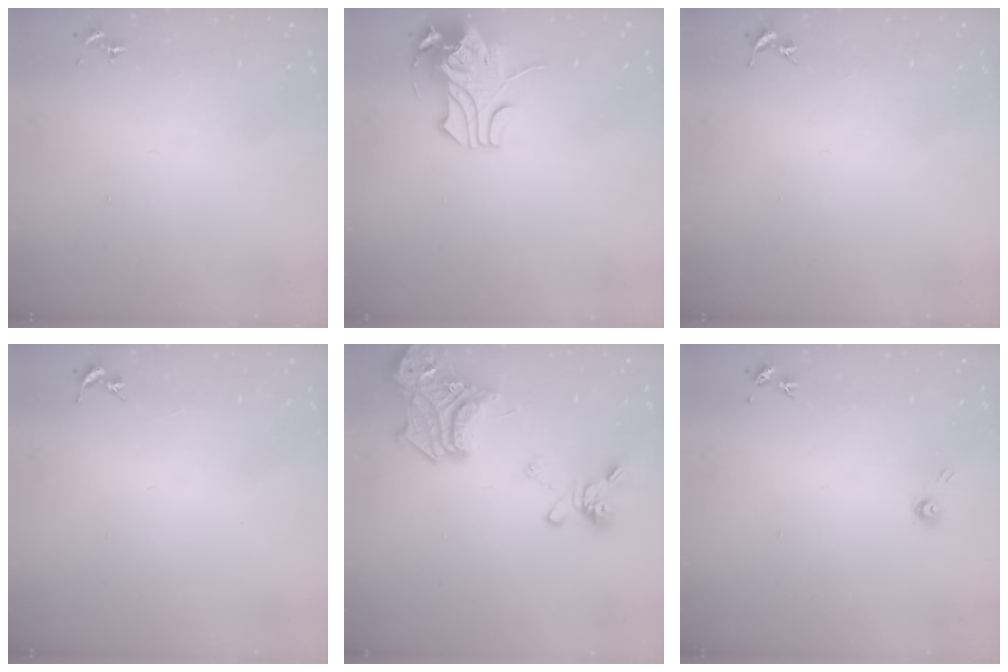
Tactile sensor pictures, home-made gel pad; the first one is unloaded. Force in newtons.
{"total": 9.6, "press": 9.5, "slide": 1.3}
{"total": 0.0}
{"total": 0.0}
{"total": 21.4, "press": 21.3, "slide": 1.8}
{"total": 3.8, "press": 3.8, "slide": 0.3}